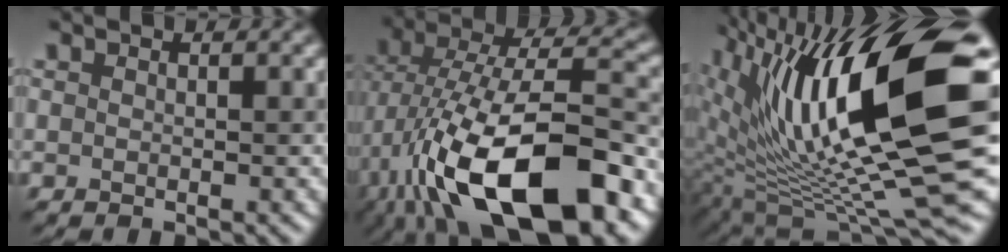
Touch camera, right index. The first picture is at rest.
{"total": 17.0, "force": [-7.0, 7.2, 13.7], "torque": [-0.234, 0.000, -0.119]}
{"total": 17.0, "force": [4.6, 5.2, 15.6], "torque": [-0.265, -0.010, 0.084]}